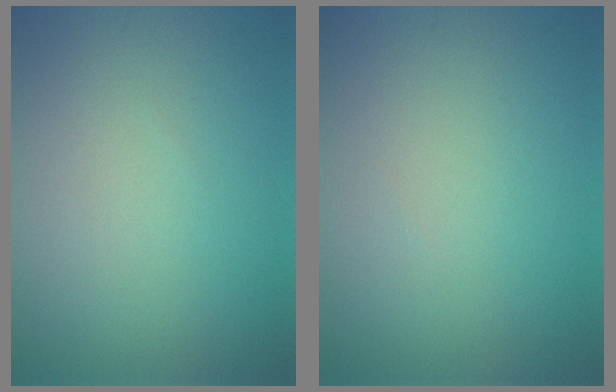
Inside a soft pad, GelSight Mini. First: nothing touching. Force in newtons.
{"total": 0.0}